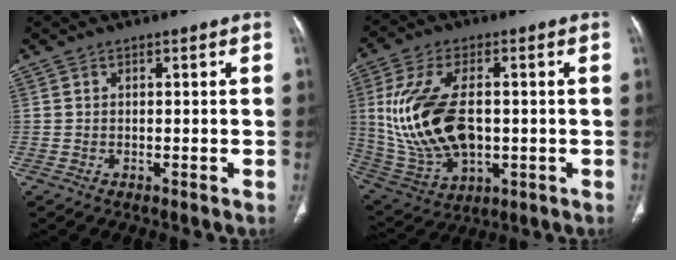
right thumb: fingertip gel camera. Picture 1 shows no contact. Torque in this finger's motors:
{"motor_torque": [-0.30, 1.15, 1.85, -0.06, 0.44]}